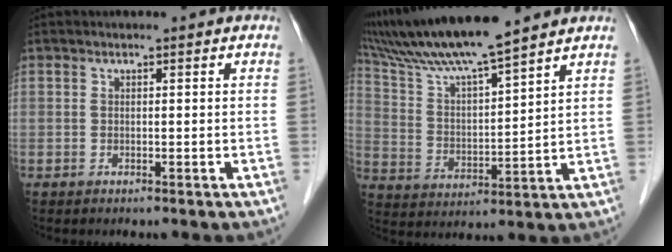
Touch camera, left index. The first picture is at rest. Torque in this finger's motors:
{"motor_torque": [1.05, -1.09, 0.74, 0.21]}